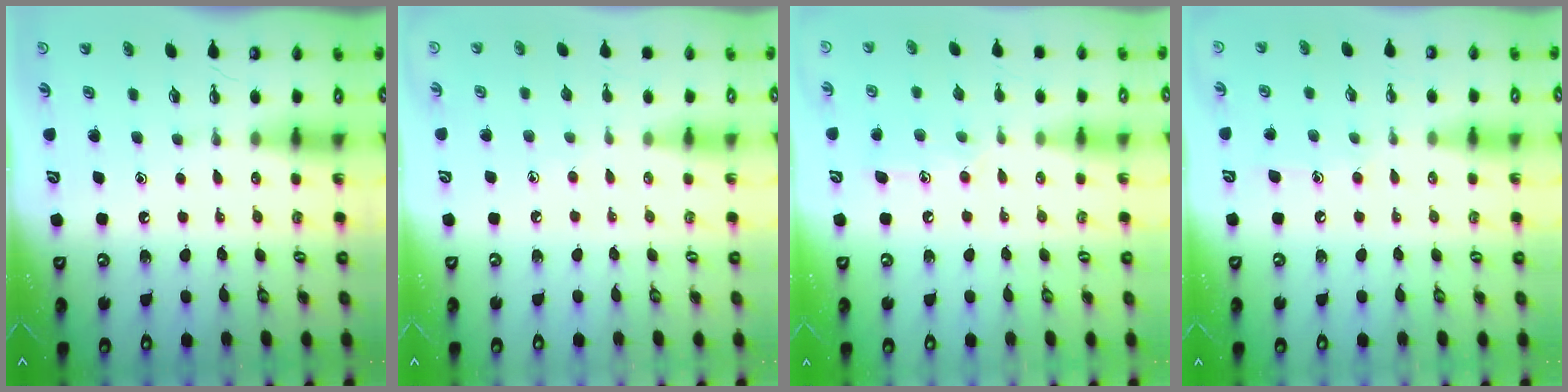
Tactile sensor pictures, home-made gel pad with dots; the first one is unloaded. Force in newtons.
{"total": 4.9, "press": 4.8, "slide": 0.7}
{"total": 9.7, "press": 9.7, "slide": 0.7}
{"total": 5.9, "press": 5.8, "slide": 0.7}